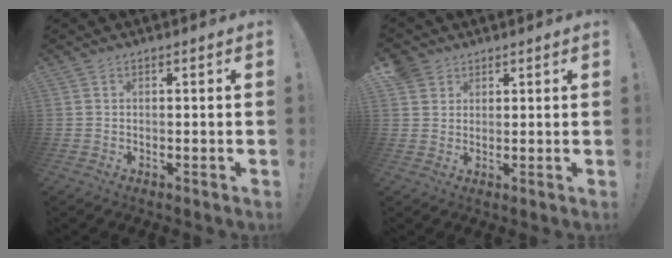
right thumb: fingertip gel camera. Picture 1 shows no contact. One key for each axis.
{"total": 3.6, "fx": 2.3, "fy": 2.7, "fz": 0.6, "tx": -0.008, "ty": -0.011, "tz": 0.044}